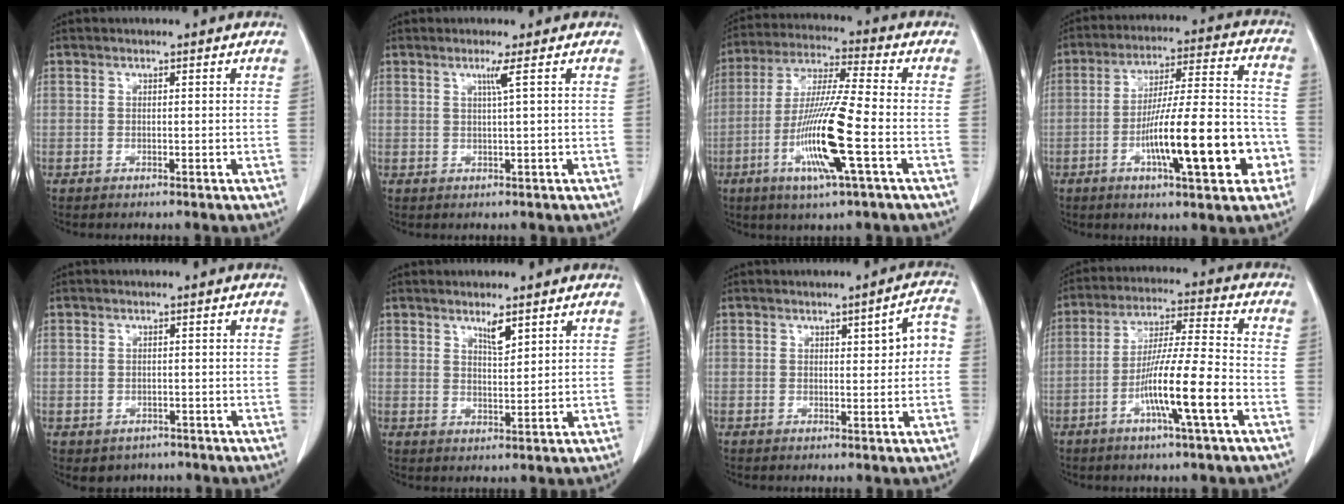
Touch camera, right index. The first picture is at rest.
{"total": 1.8, "force": [0.7, -0.8, 1.5], "torque": [-0.034, -0.004, 0.016]}
{"total": 14.0, "force": [-4.5, 0.0, 13.3], "torque": [-0.266, -0.016, -0.089]}
{"total": 17.2, "force": [-5.8, 2.7, 15.9], "torque": [-0.258, 0.014, -0.086]}
{"total": 2.8, "force": [-1.7, 2.2, 0.4], "torque": [-0.004, 0.005, -0.020]}
{"total": 2.9, "force": [2.1, 0.5, 2.0], "torque": [-0.039, -0.006, 0.039]}
{"total": 4.5, "force": [0.5, 1.0, 4.4], "torque": [-0.055, 0.016, 0.006]}
{"total": 11.7, "force": [-4.5, -0.4, 10.8], "torque": [-0.198, -0.002, -0.084]}